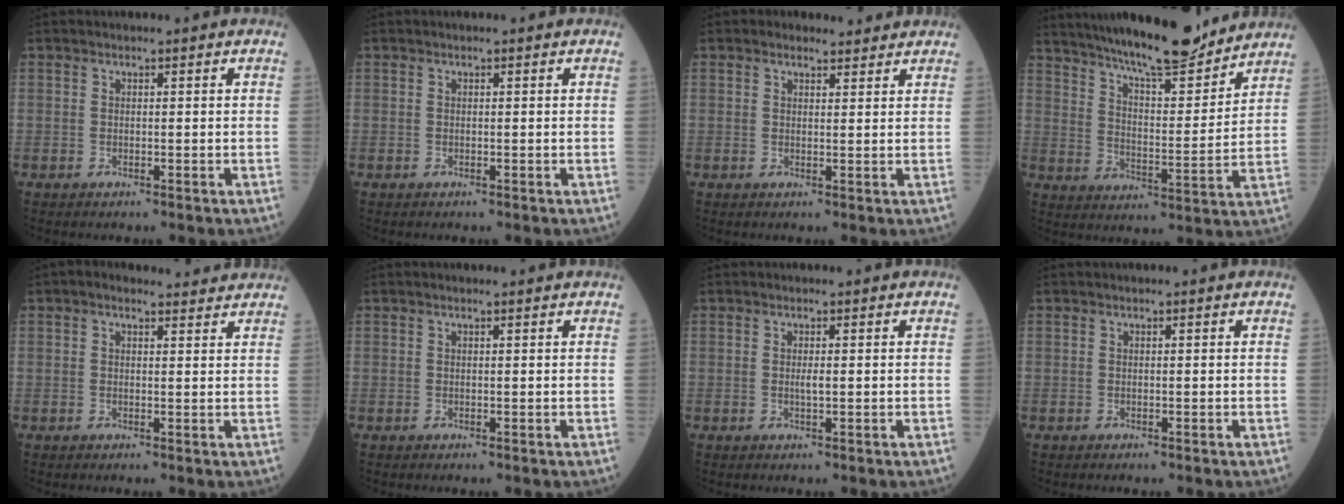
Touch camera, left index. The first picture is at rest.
{"total": 0.0}
{"total": 1.7, "force": [1.3, 1.0, 0.1], "torque": [-0.007, 0.004, 0.016]}
{"total": 16.6, "force": [14.5, 1.8, 7.8], "torque": [-0.128, -0.010, 0.227]}
{"total": 3.2, "force": [2.6, 1.3, 1.2], "torque": [-0.021, 0.016, 0.029]}
{"total": 0.0}
{"total": 1.1, "force": [-0.8, 0.0, 0.7], "torque": [-0.018, -0.009, -0.012]}
{"total": 0.0}